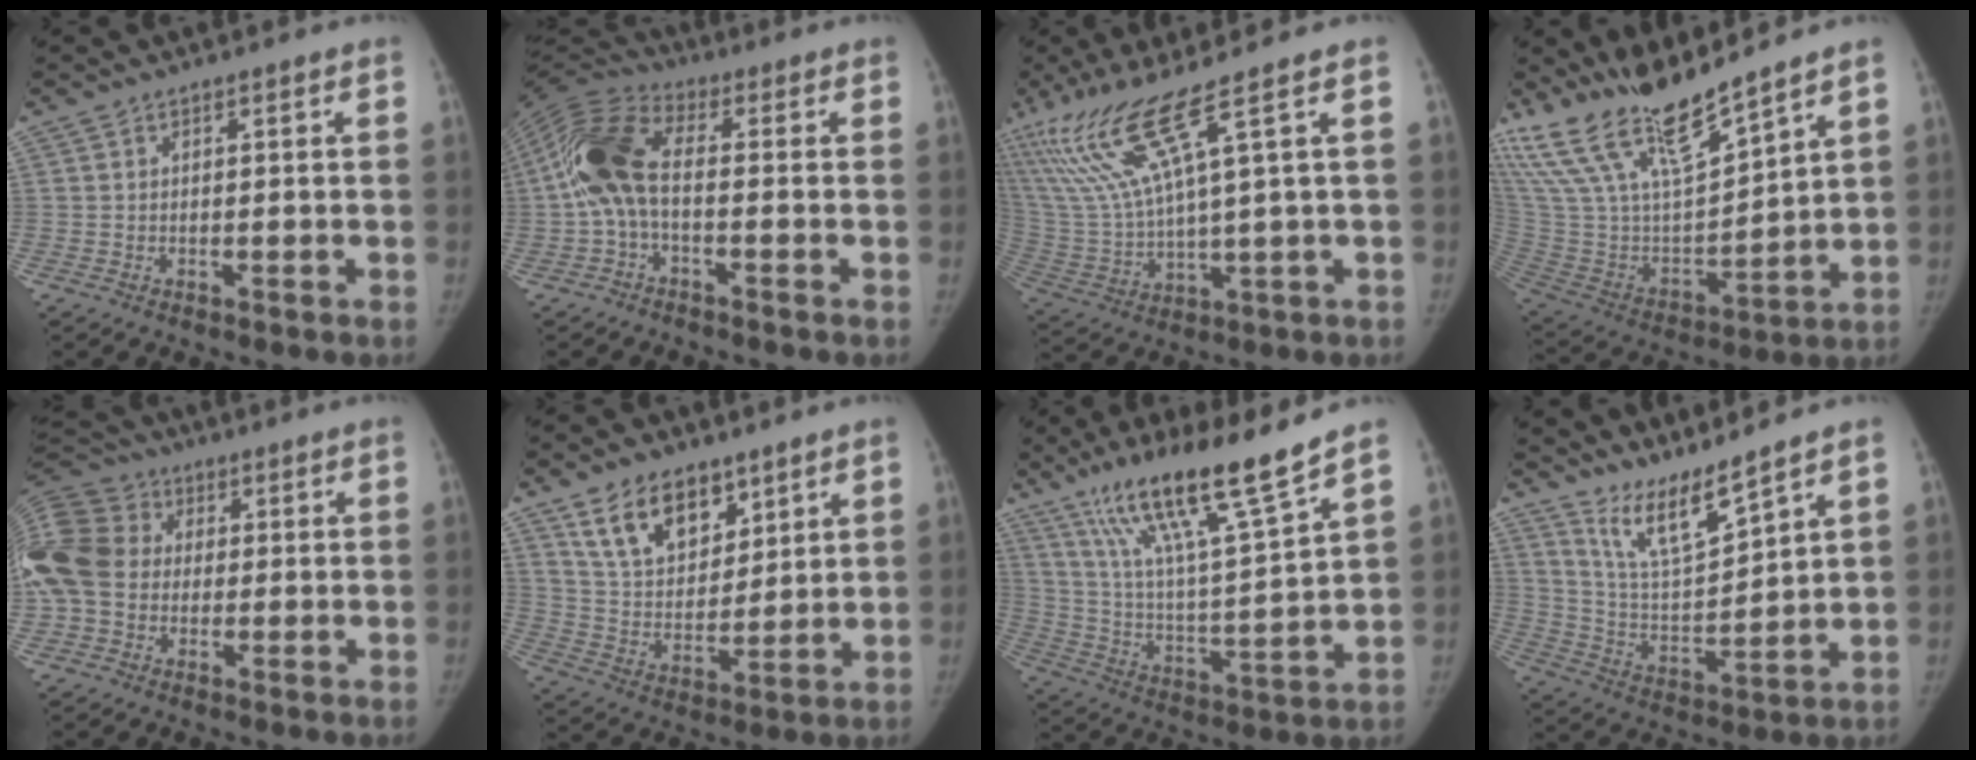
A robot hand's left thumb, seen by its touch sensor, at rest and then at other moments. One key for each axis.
{"total": 12.0, "fx": -0.9, "fy": 6.1, "fz": 10.3, "tx": -0.218, "ty": 0.037, "tz": -0.032}
{"total": 15.1, "fx": 8.2, "fy": 0.3, "fz": 12.6, "tx": -0.285, "ty": -0.033, "tz": 0.170}
{"total": 21.5, "fx": 17.9, "fy": 4.7, "fz": 11.0, "tx": -0.196, "ty": -0.084, "tz": 0.351}
{"total": 16.1, "fx": 0.2, "fy": 13.4, "fz": 8.9, "tx": -0.208, "ty": 0.040, "tz": -0.001}
{"total": 13.6, "fx": 8.4, "fy": 8.1, "fz": 7.0, "tx": -0.084, "ty": -0.049, "tz": 0.160}
{"total": 19.2, "fx": 13.7, "fy": 1.3, "fz": 13.4, "tx": -0.218, "ty": -0.069, "tz": 0.247}
{"total": 10.1, "fx": 8.5, "fy": 1.2, "fz": 5.2, "tx": -0.091, "ty": -0.071, "tz": 0.174}